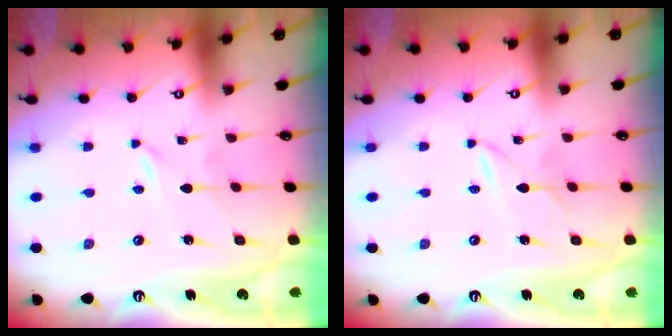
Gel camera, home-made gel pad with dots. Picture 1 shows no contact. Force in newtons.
{"total": 1.7, "press": 1.7, "slide": 0.0}